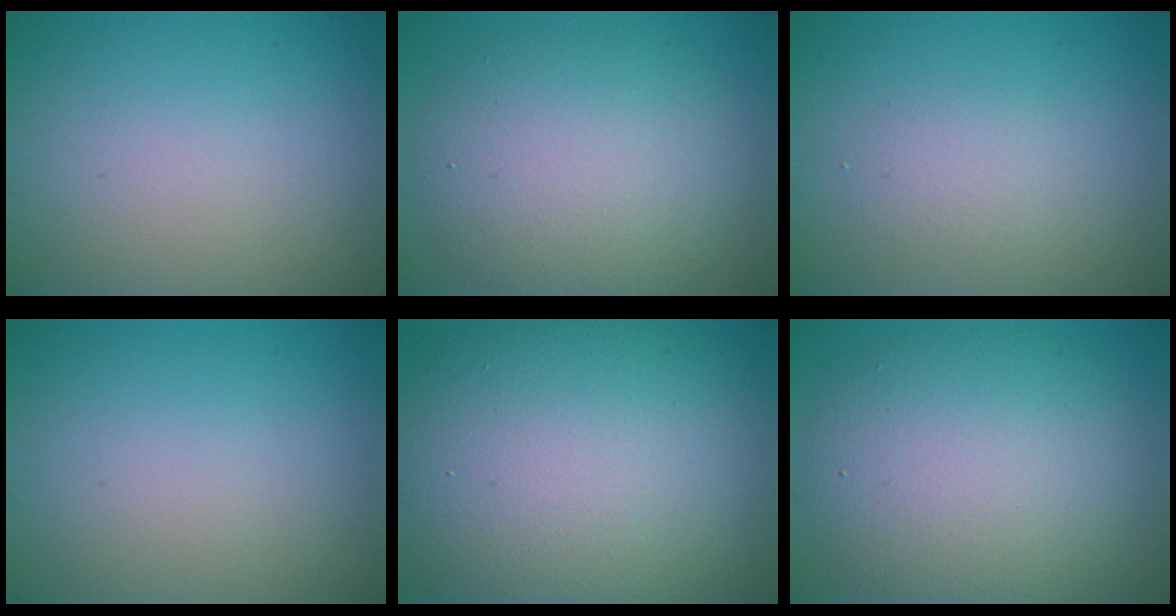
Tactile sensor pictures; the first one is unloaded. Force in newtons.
{"total": 7.5, "press": 7.5, "slide": 0.6}
{"total": 1.7, "press": 1.7, "slide": 0.2}
{"total": 0.0}
{"total": 14.9, "press": 14.8, "slide": 0.7}
{"total": 9.7, "press": 9.7, "slide": 0.7}